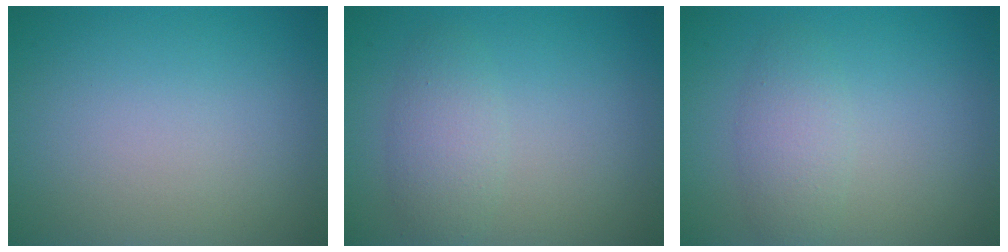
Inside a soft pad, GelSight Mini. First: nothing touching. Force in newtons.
{"total": 2.5, "press": 2.5, "slide": 0.2}
{"total": 2.4, "press": 2.4, "slide": 0.0}